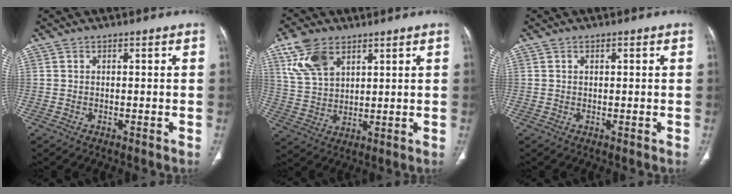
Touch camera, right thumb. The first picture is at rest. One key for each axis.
{"total": 10.0, "fx": 5.5, "fy": 6.0, "fz": 5.9, "tx": -0.104, "ty": -0.014, "tz": 0.118}
{"total": 0.6, "fx": 0.3, "fy": 0.3, "fz": 0.4, "tx": -0.007, "ty": 0.000, "tz": 0.005}